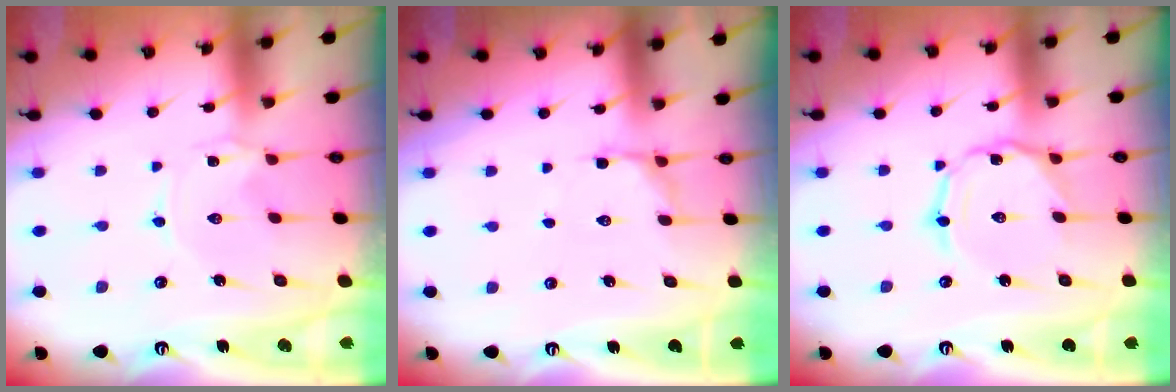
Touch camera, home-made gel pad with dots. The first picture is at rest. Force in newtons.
{"total": 5.5, "press": 4.9, "slide": 2.5}
{"total": 4.2, "press": 4.2, "slide": 0.4}